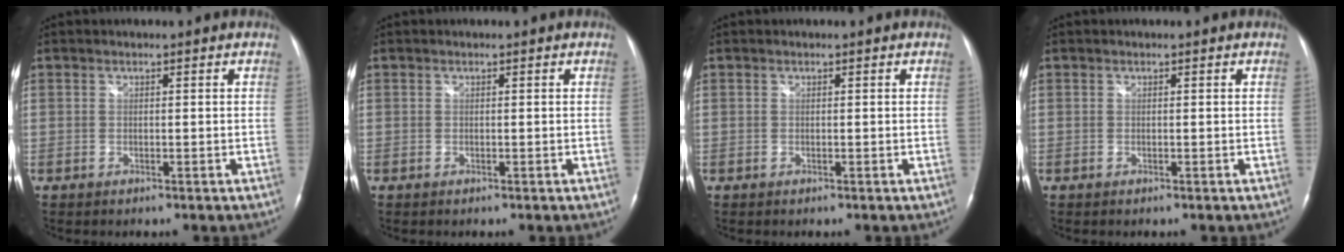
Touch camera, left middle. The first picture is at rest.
{"total": 0.0}
{"total": 0.0}
{"total": 0.0}